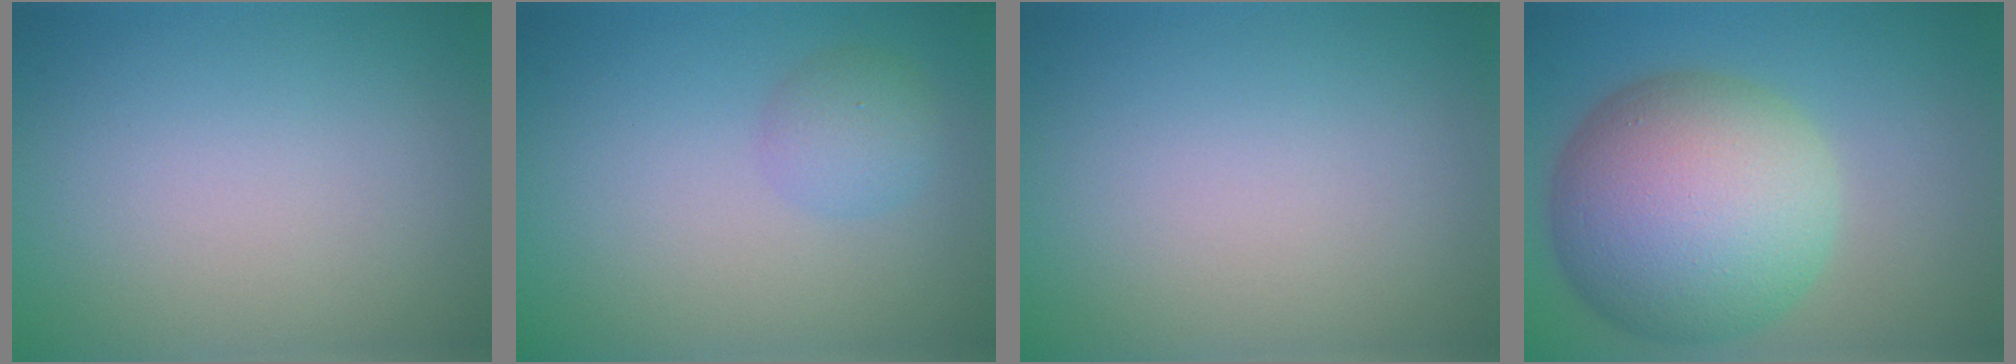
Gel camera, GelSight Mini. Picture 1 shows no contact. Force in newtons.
{"total": 2.1, "press": 2.1, "slide": 0.1}
{"total": 0.0}
{"total": 13.6, "press": 13.6, "slide": 0.4}